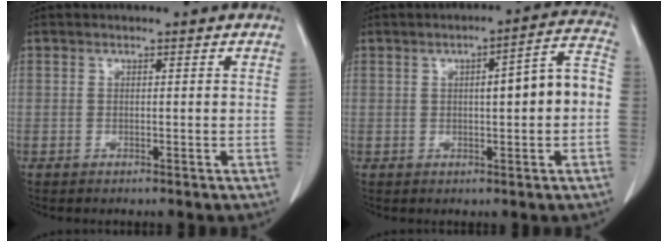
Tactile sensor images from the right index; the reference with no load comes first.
{"total": 8.3, "force": [-0.4, 0.8, 8.2], "torque": [-0.110, 0.030, -0.007]}